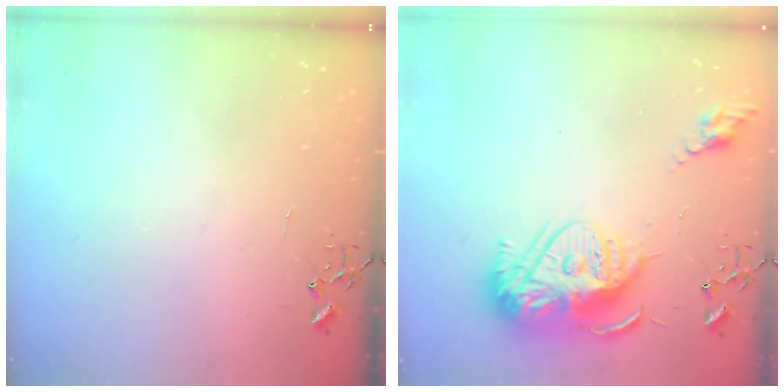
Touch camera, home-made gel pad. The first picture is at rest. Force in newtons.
{"total": 16.1, "press": 16.0, "slide": 1.7}